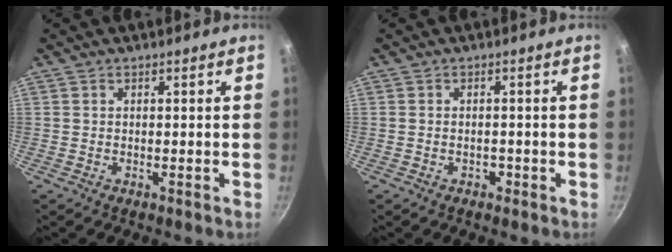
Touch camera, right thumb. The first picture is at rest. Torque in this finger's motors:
{"motor_torque": [-0.16, -0.05, -0.39, 0.14, -0.03]}